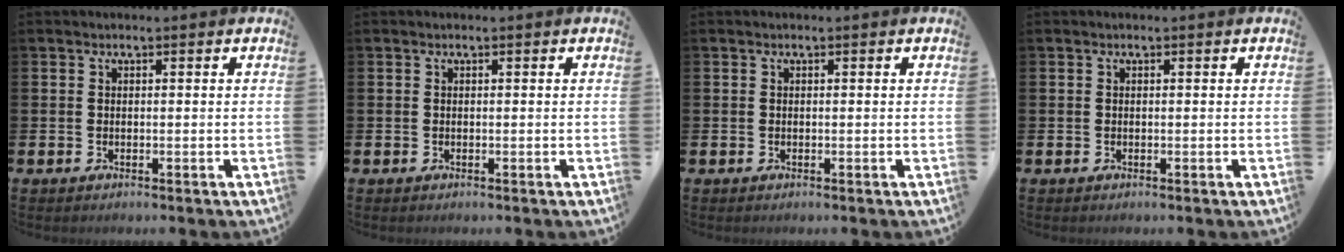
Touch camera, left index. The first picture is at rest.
{"total": 0.0}
{"total": 0.0}
{"total": 0.0}